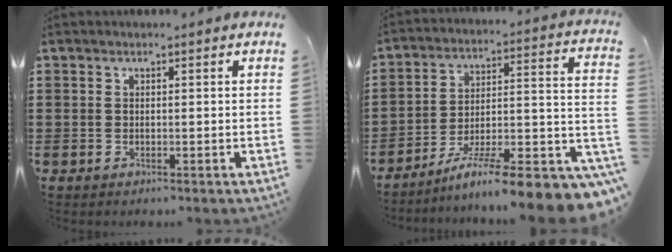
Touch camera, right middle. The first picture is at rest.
{"total": 9.2, "force": [-6.9, -0.2, 6.0], "torque": [-0.084, -0.014, -0.133]}